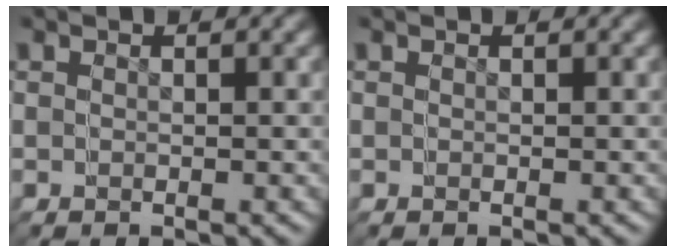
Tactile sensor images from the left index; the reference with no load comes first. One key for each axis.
{"total": 0.0}